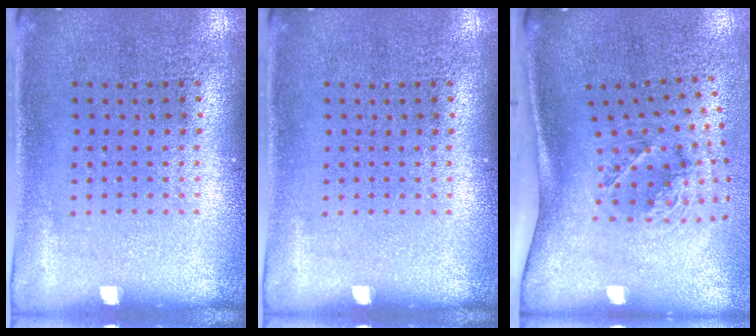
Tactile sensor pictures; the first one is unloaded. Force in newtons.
{"total": 0.0}
{"total": 2.0, "press": 1.3, "slide": 1.5}